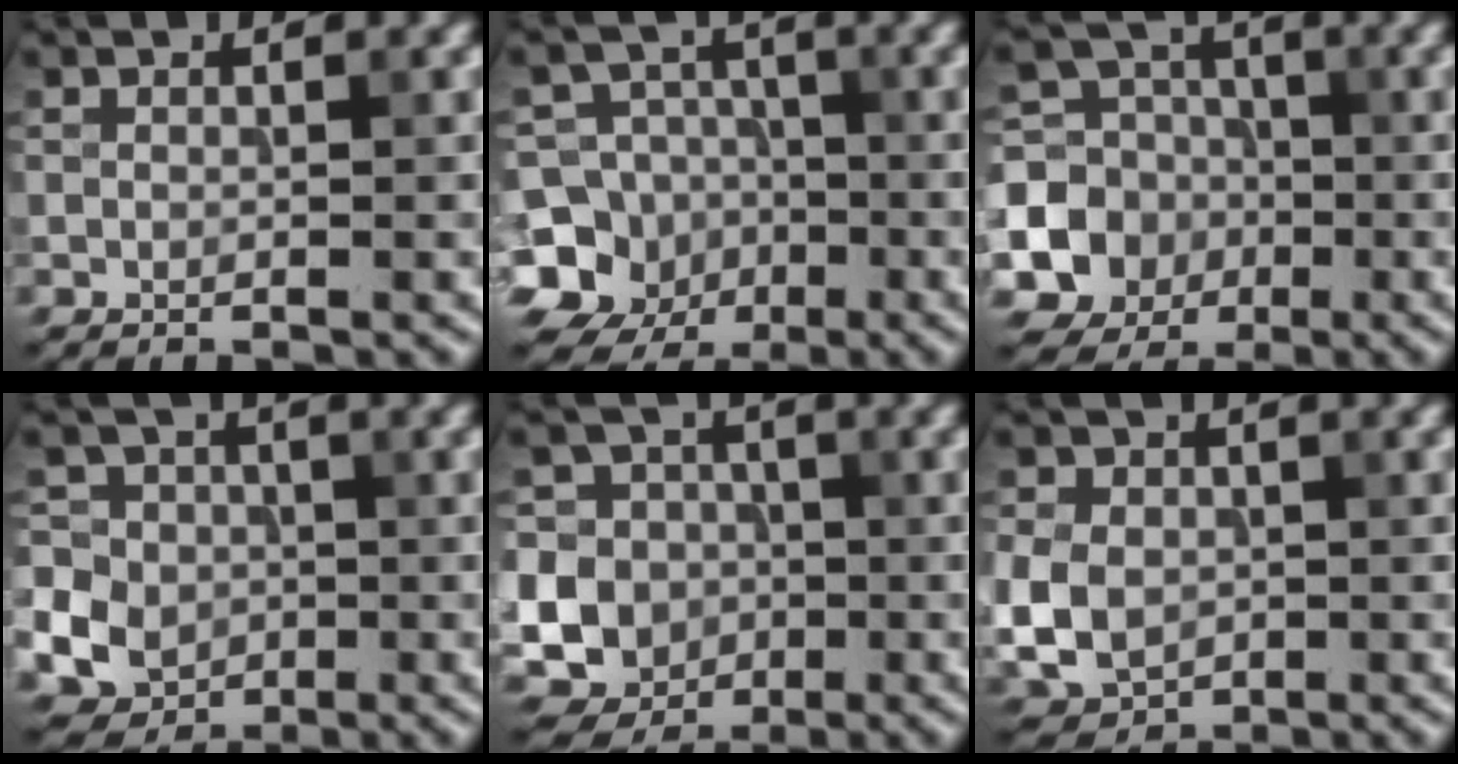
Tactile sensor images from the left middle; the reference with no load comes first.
{"total": 10.5, "force": [-3.5, 9.7, 2.1], "torque": [-0.040, -0.004, -0.083]}
{"total": 10.1, "force": [-2.7, 9.3, 2.9], "torque": [-0.061, -0.012, -0.072]}
{"total": 14.3, "force": [-3.9, 13.0, 4.7], "torque": [-0.129, -0.011, -0.094]}
{"total": 16.4, "force": [-2.6, 15.7, 3.8], "torque": [-0.121, 0.004, -0.074]}
{"total": 6.8, "force": [-0.8, 5.7, 3.6], "torque": [-0.080, -0.005, -0.034]}